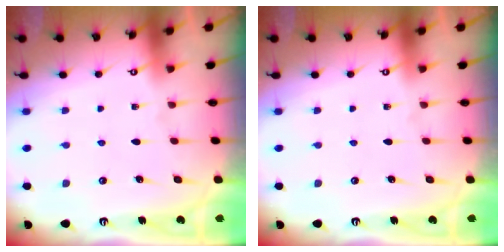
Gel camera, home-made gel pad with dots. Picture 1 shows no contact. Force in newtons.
{"total": 0.0}